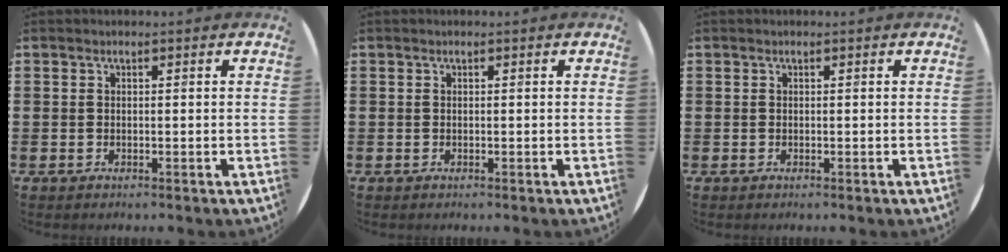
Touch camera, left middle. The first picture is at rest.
{"total": 0.0}
{"total": 0.0}